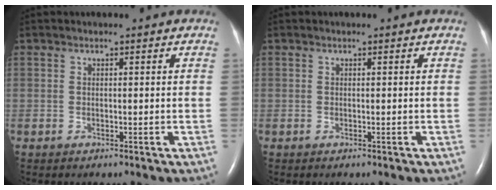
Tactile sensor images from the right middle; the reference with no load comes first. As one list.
[{"total": 0.0}]